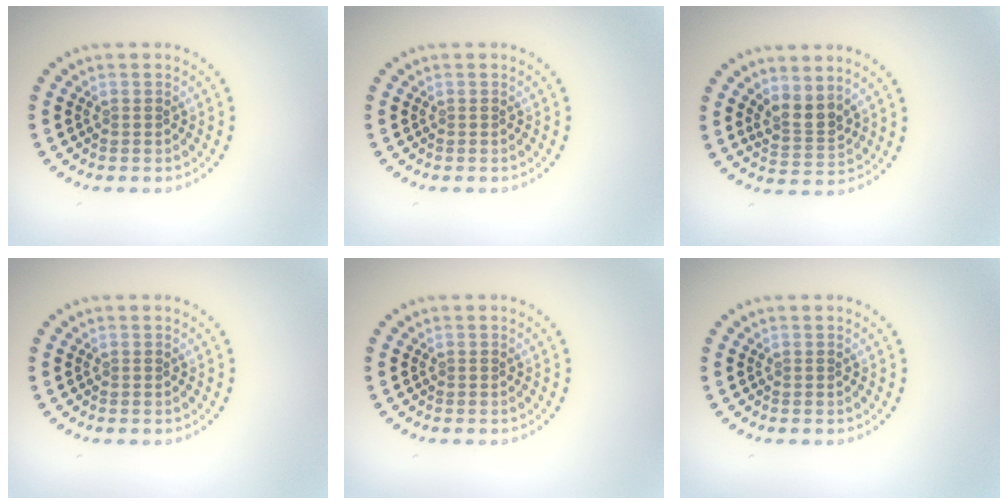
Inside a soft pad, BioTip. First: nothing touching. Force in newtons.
{"total": 0.0}
{"total": 2.5, "press": 2.0, "slide": 1.6}
{"total": 0.0}
{"total": 0.0}
{"total": 0.0}